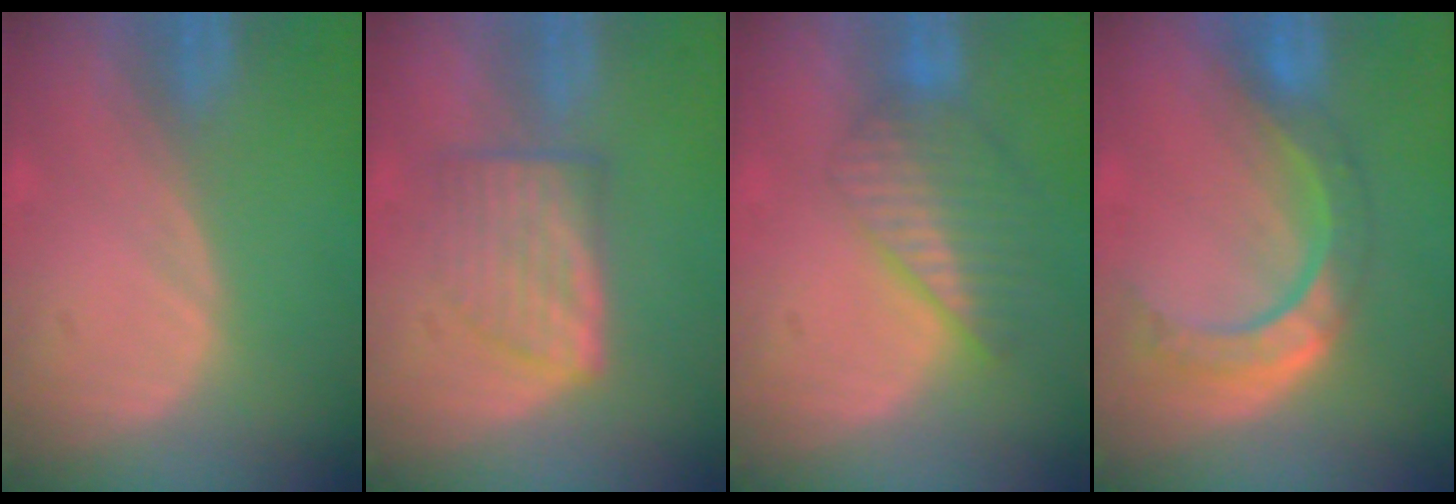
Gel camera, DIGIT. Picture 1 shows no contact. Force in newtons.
{"total": 5.9, "press": 5.7, "slide": 1.4}
{"total": 6.6, "press": 5.9, "slide": 2.9}
{"total": 8.5, "press": 7.2, "slide": 4.6}